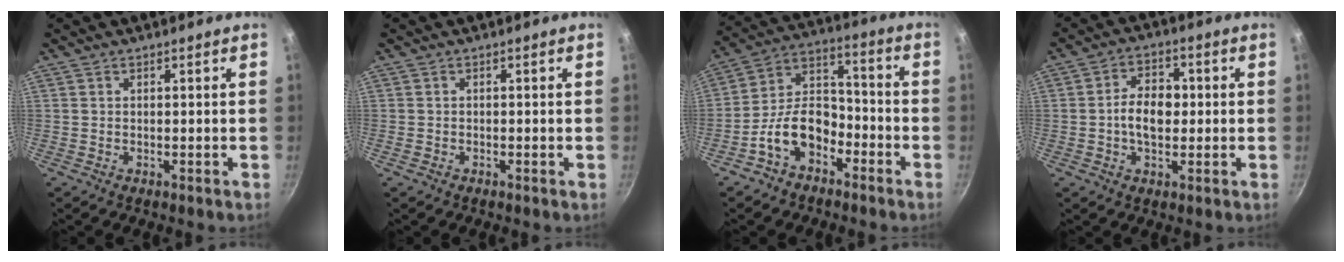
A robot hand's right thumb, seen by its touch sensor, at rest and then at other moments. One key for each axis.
{"total": 0.7, "fx": -0.5, "fy": 0.5, "fz": 0.3, "tx": -0.008, "ty": 0.004, "tz": -0.009}
{"total": 12.3, "fx": -6.3, "fy": 7.8, "fz": 7.2, "tx": -0.095, "ty": 0.070, "tz": -0.126}
{"total": 7.7, "fx": -0.2, "fy": 5.1, "fz": 5.8, "tx": -0.075, "ty": 0.015, "tz": -0.012}